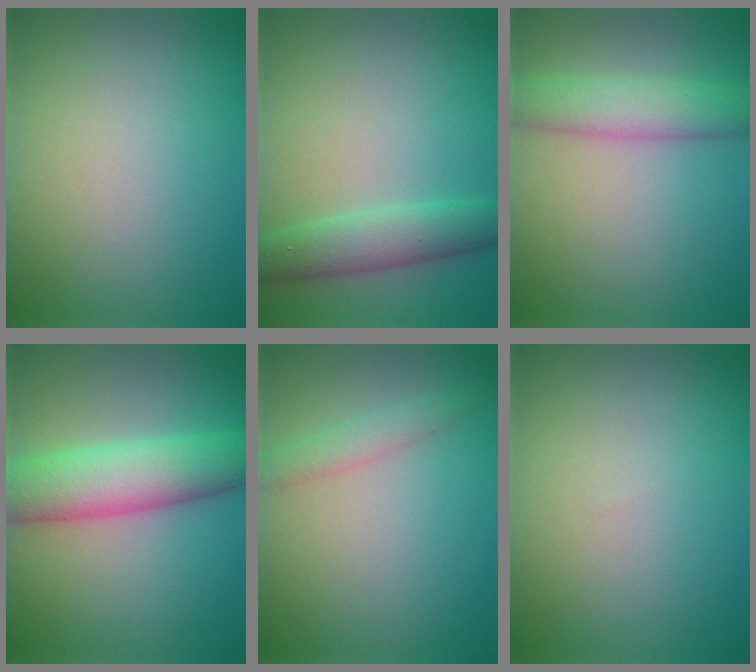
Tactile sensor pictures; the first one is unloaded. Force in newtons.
{"total": 3.9, "press": 3.9, "slide": 0.2}
{"total": 4.4, "press": 4.4, "slide": 0.3}
{"total": 7.2, "press": 7.2, "slide": 0.1}
{"total": 1.7, "press": 1.7, "slide": 0.1}
{"total": 0.0}